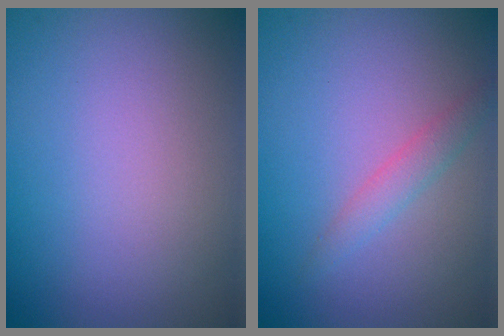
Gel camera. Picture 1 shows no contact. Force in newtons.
{"total": 1.6, "press": 1.6, "slide": 0.0}